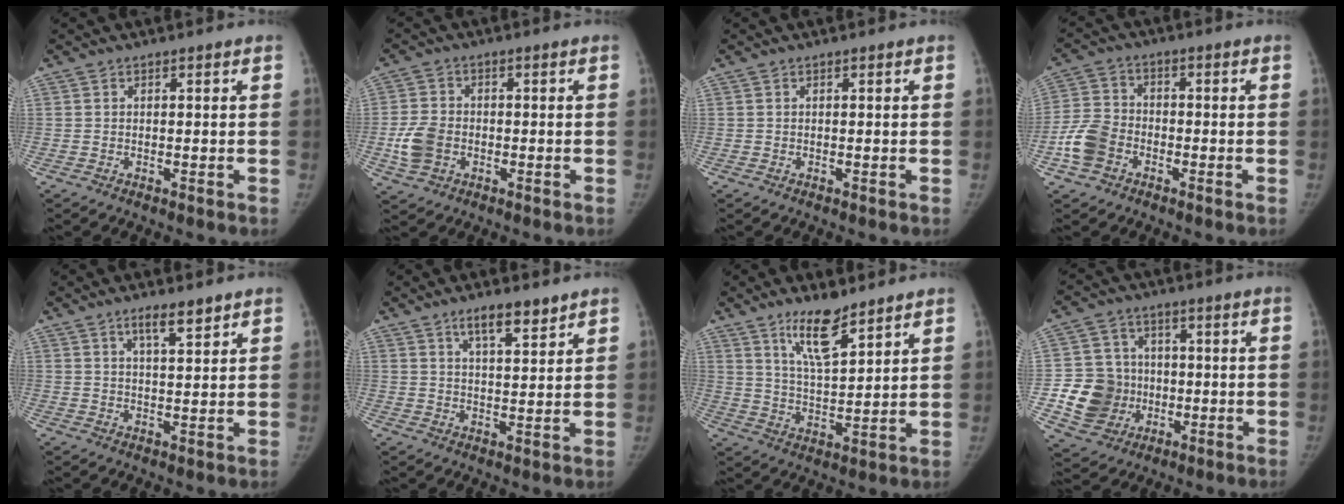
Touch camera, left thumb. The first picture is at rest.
{"total": 6.5, "force": [-1.5, 4.9, 3.9], "torque": [-0.078, 0.007, -0.029]}
{"total": 0.0}
{"total": 7.7, "force": [-3.2, 5.7, 4.0], "torque": [-0.078, 0.019, -0.066]}
{"total": 5.1, "force": [3.7, 1.9, 2.9], "torque": [-0.029, -0.026, 0.060]}
{"total": 6.1, "force": [4.4, 1.7, 3.9], "torque": [-0.053, -0.029, 0.073]}
{"total": 9.4, "force": [6.7, 2.5, 6.1], "torque": [-0.096, -0.052, 0.125]}
{"total": 12.0, "force": [-2.0, 11.0, 4.2], "torque": [-0.042, 0.013, -0.027]}